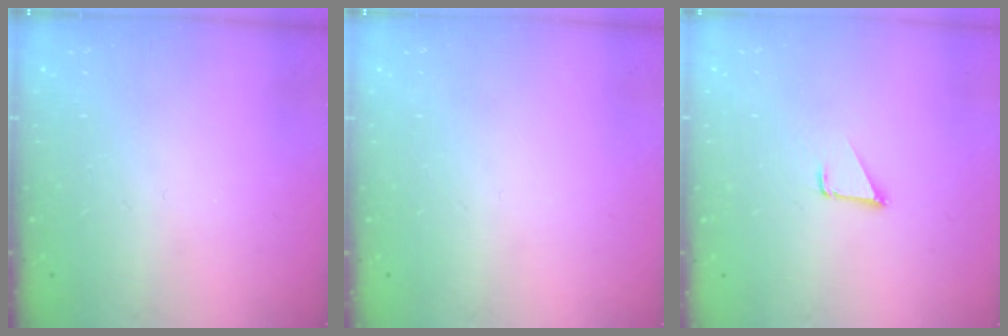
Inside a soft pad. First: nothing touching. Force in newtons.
{"total": 0.0}
{"total": 1.1, "press": 1.1, "slide": 0.1}